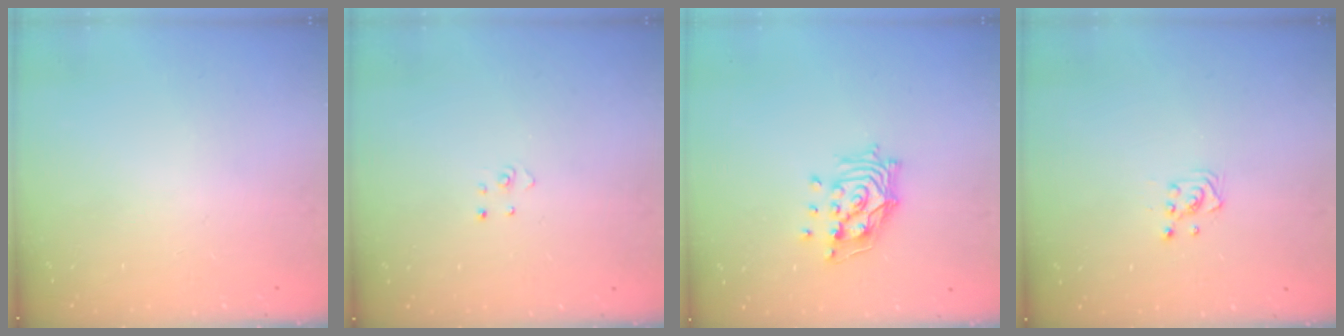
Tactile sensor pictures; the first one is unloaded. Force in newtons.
{"total": 2.7, "press": 2.7, "slide": 0.3}
{"total": 12.3, "press": 12.2, "slide": 1.7}
{"total": 3.1, "press": 3.1, "slide": 0.2}